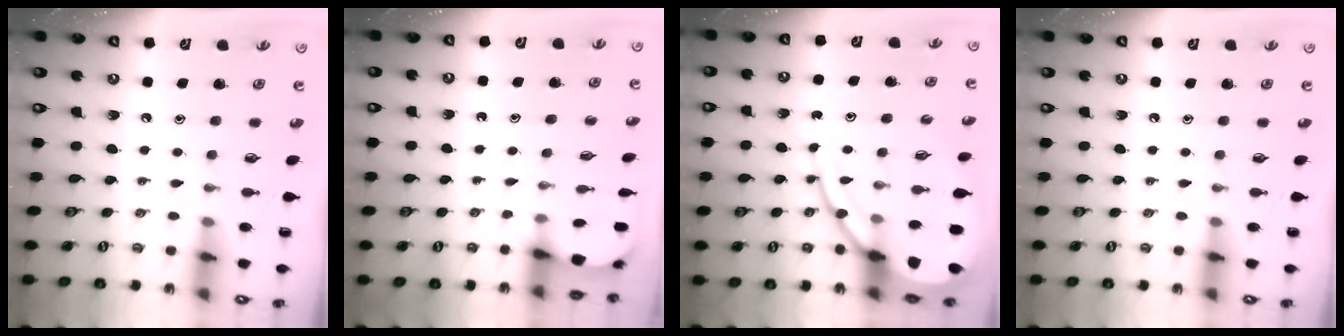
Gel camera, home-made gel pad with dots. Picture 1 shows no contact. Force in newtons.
{"total": 2.7, "press": 2.7, "slide": 0.3}
{"total": 13.5, "press": 13.4, "slide": 1.5}
{"total": 0.0}